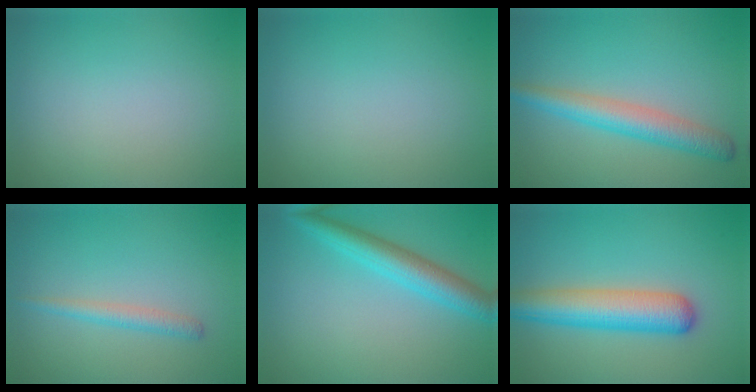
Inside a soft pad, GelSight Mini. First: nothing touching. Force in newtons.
{"total": 0.0}
{"total": 4.2, "press": 4.2, "slide": 0.1}
{"total": 1.7, "press": 1.7, "slide": 0.0}
{"total": 4.5, "press": 4.5, "slide": 0.2}
{"total": 6.2, "press": 6.2, "slide": 0.3}